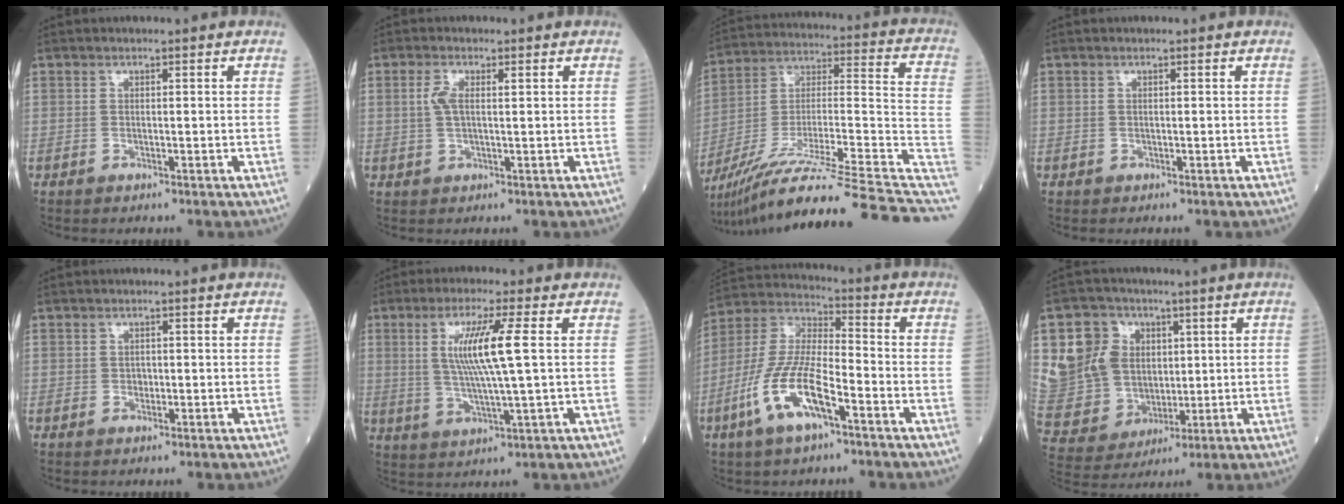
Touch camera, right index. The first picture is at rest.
{"total": 2.6, "force": [0.7, 0.9, 2.3], "torque": [-0.057, 0.011, 0.016]}
{"total": 30.0, "force": [-23.7, -0.4, 18.4], "torque": [-0.234, -0.007, -0.373]}
{"total": 0.0}
{"total": 0.6, "force": [-0.1, 0.5, 0.3], "torque": [-0.004, 0.002, -0.003]}
{"total": 8.7, "force": [1.8, -0.5, 8.5], "torque": [-0.172, -0.003, 0.037]}
{"total": 12.8, "force": [-5.8, 3.5, 10.9], "torque": [-0.234, -0.002, -0.113]}
{"total": 13.2, "force": [4.1, 11.8, 4.4], "torque": [-0.125, 0.039, 0.092]}